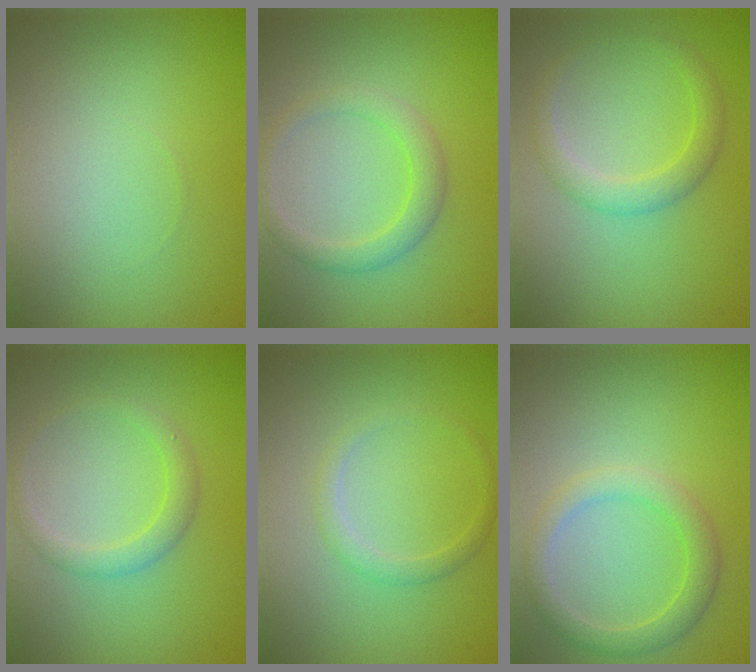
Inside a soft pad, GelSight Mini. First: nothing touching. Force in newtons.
{"total": 2.5, "press": 2.5, "slide": 0.1}
{"total": 2.4, "press": 2.4, "slide": 0.2}
{"total": 2.0, "press": 2.0, "slide": 0.0}
{"total": 1.6, "press": 1.6, "slide": 0.1}
{"total": 2.8, "press": 2.8, "slide": 0.1}